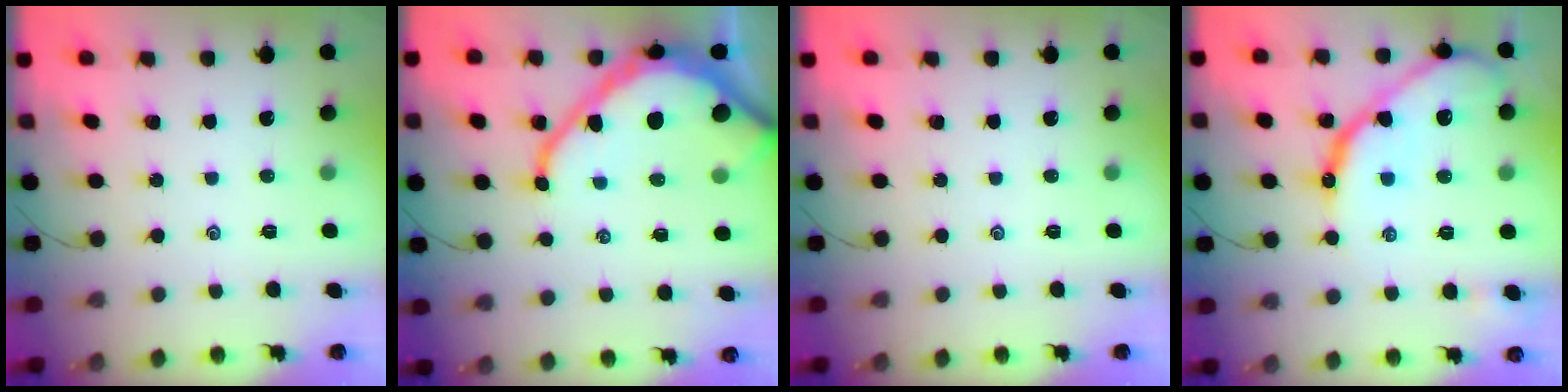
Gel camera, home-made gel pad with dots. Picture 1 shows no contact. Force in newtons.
{"total": 19.5, "press": 19.4, "slide": 1.8}
{"total": 0.0}
{"total": 15.8, "press": 15.8, "slide": 1.1}